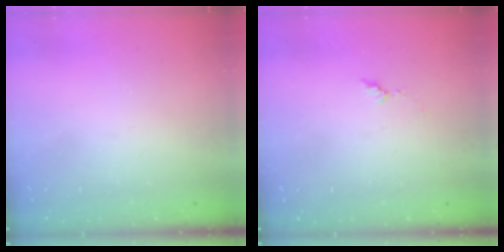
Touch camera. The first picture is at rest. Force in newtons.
{"total": 5.2, "press": 5.2, "slide": 0.5}